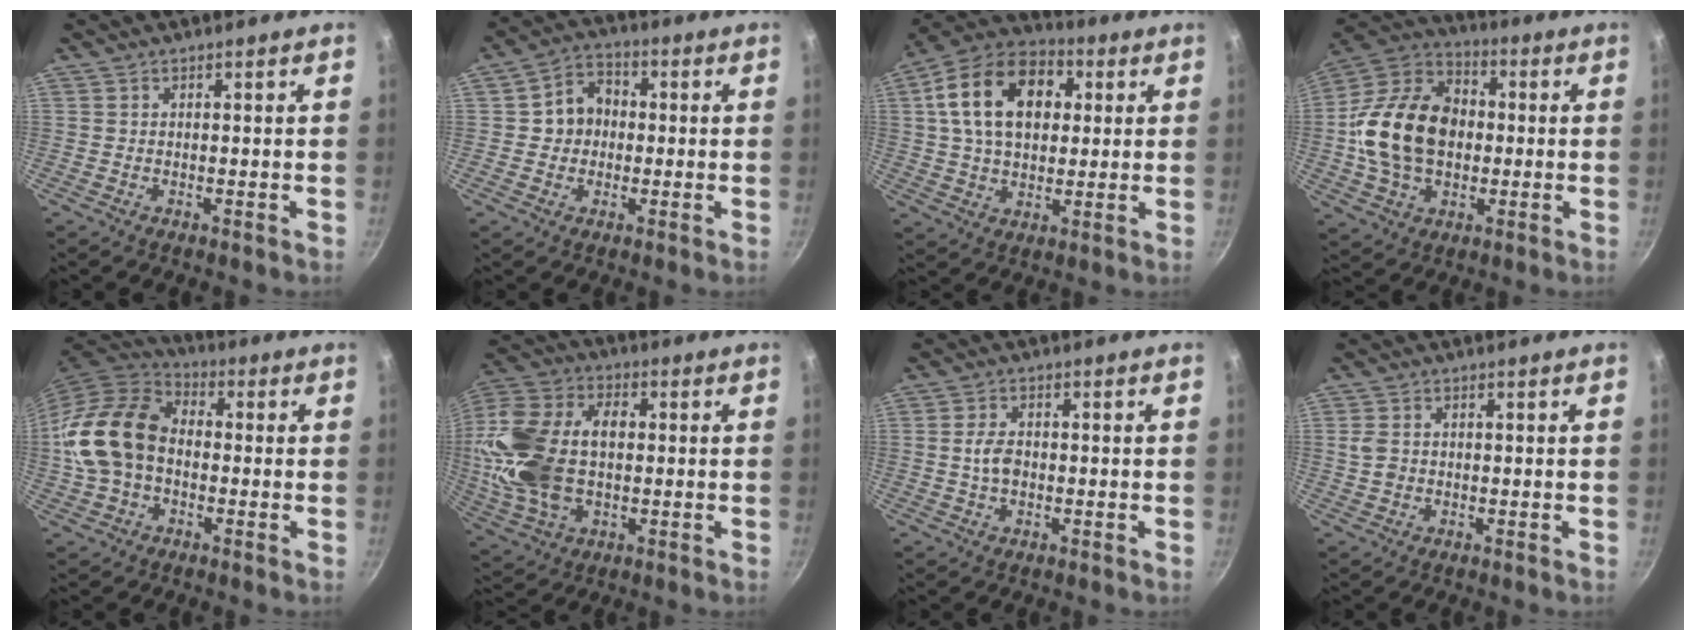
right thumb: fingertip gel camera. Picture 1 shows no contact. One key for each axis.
{"total": 7.4, "fx": 0.2, "fy": 6.4, "fz": 3.7, "tx": -0.023, "ty": 0.016, "tz": -0.010}
{"total": 19.2, "fx": 4.5, "fy": 12.9, "fz": 13.5, "tx": -0.207, "ty": 0.018, "tz": 0.063}
{"total": 20.5, "fx": -0.3, "fy": 14.9, "fz": 14.1, "tx": -0.229, "ty": 0.031, "tz": -0.014}
{"total": 15.8, "fx": -0.9, "fy": 11.5, "fz": 10.9, "tx": -0.185, "ty": 0.036, "tz": -0.030}
{"total": 22.6, "fx": 0.4, "fy": 14.5, "fz": 17.4, "tx": -0.346, "ty": 0.025, "tz": 0.008}
{"total": 4.1, "fx": -0.3, "fy": 2.7, "fz": 3.1, "tx": -0.053, "ty": 0.010, "tz": -0.009}
{"total": 2.9, "fx": 0.0, "fy": 2.4, "fz": 1.7, "tx": -0.033, "ty": 0.003, "tz": 0.000}